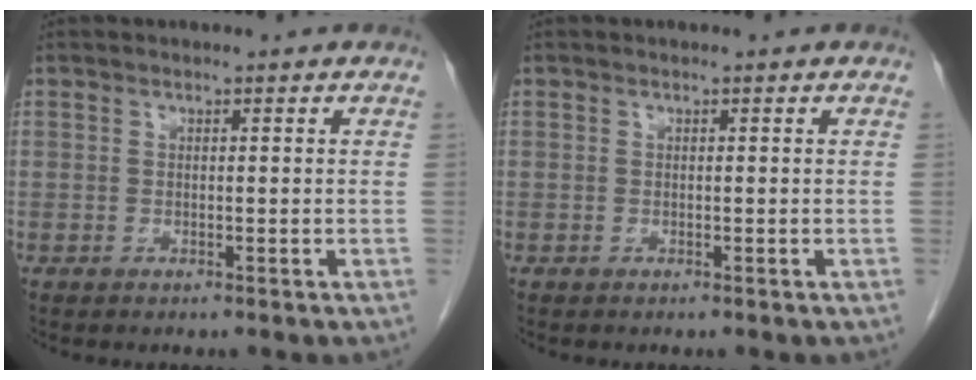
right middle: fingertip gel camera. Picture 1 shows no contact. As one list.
[{"total": 0.0}]